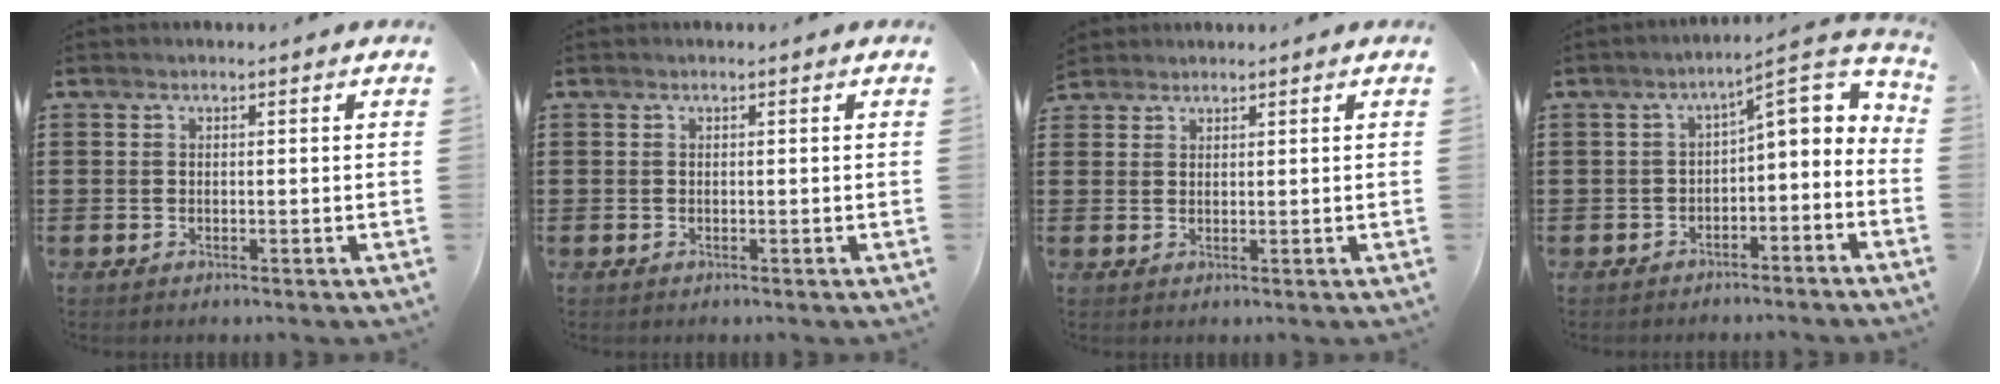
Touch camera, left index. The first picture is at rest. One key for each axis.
{"total": 0.0}
{"total": 1.7, "fx": 1.6, "fy": 0.5, "fz": -0.1, "tx": -0.002, "ty": 0.002, "tz": 0.033}
{"total": 5.0, "fx": -1.5, "fy": 2.0, "fz": 4.3, "tx": -0.061, "ty": -0.005, "tz": -0.043}